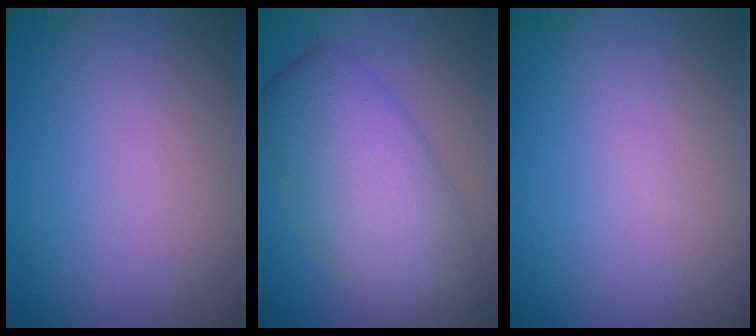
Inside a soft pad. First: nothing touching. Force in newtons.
{"total": 8.3, "press": 8.3, "slide": 0.4}
{"total": 0.0}